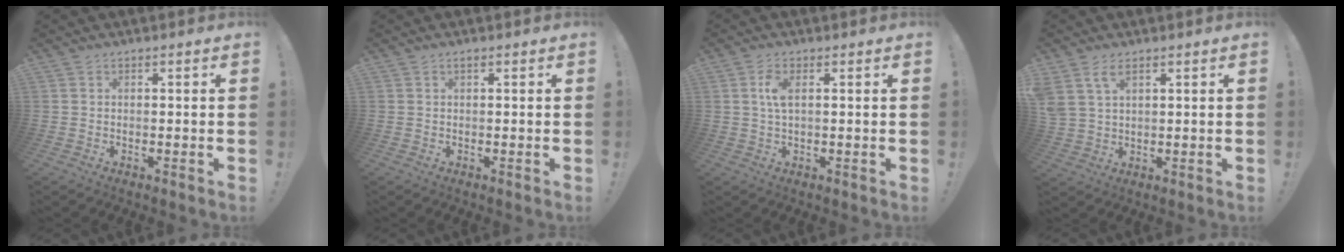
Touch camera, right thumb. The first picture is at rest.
{"total": 0.6, "force": [0.4, 0.1, 0.4], "torque": [-0.009, 0.002, 0.007]}
{"total": 4.2, "force": [1.0, 1.5, 3.8], "torque": [-0.068, 0.002, 0.016]}
{"total": 5.4, "force": [3.3, 2.7, 3.4], "torque": [-0.066, -0.008, 0.066]}